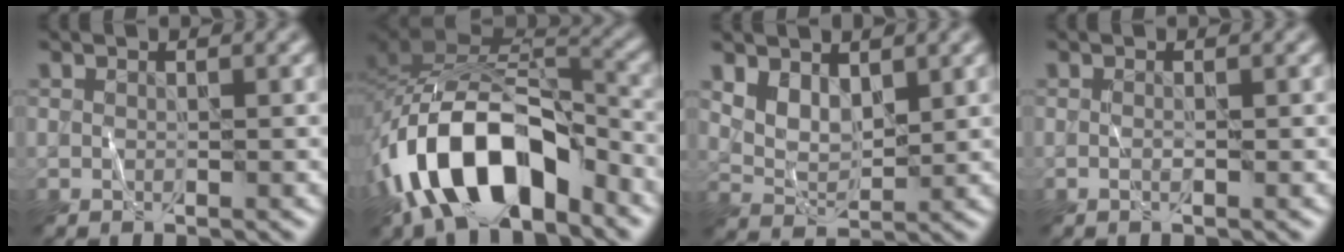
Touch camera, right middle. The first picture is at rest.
{"total": 13.0, "force": [-6.6, 6.6, 9.1], "torque": [-0.164, 0.000, -0.124]}
{"total": 3.1, "force": [1.8, 1.7, 1.8], "torque": [-0.043, -0.008, 0.039]}
{"total": 0.6, "force": [-0.2, 0.0, 0.6], "torque": [-0.011, -0.001, -0.005]}